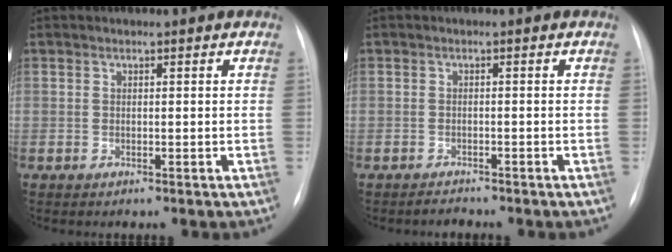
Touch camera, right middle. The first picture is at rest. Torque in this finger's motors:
{"motor_torque": [0.16, -0.21, 0.03, 0.00]}